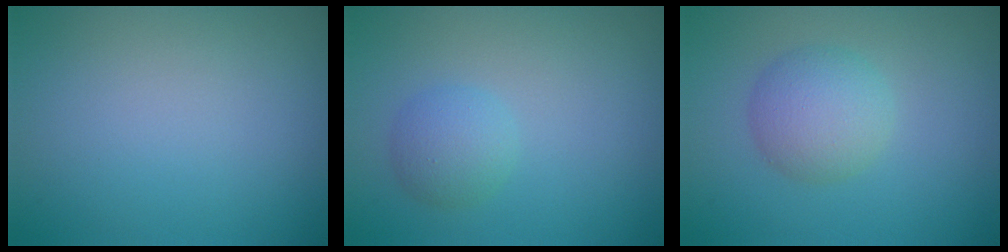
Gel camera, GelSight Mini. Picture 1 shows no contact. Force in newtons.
{"total": 2.3, "press": 2.3, "slide": 0.1}
{"total": 3.6, "press": 3.6, "slide": 0.2}